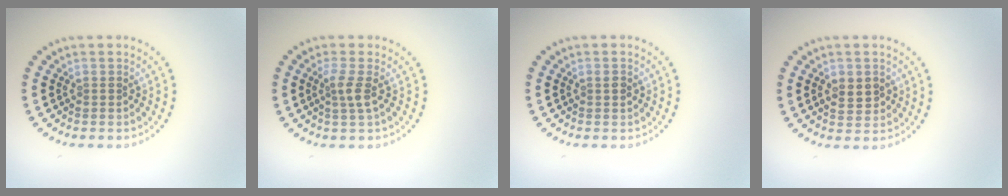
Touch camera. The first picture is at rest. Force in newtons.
{"total": 2.0, "press": 1.4, "slide": 1.4}
{"total": 0.7, "press": 0.7, "slide": 0.2}
{"total": 2.2, "press": 2.2, "slide": 0.1}